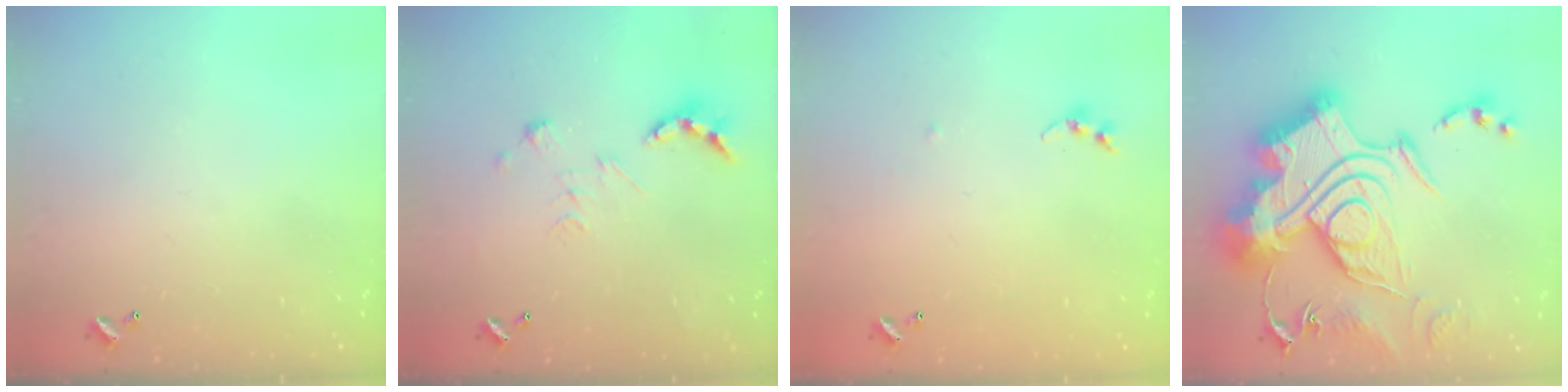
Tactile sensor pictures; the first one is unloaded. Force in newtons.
{"total": 2.7, "press": 2.2, "slide": 1.5}
{"total": 5.0, "press": 5.0, "slide": 0.6}
{"total": 1.1, "press": 1.1, "slide": 0.0}